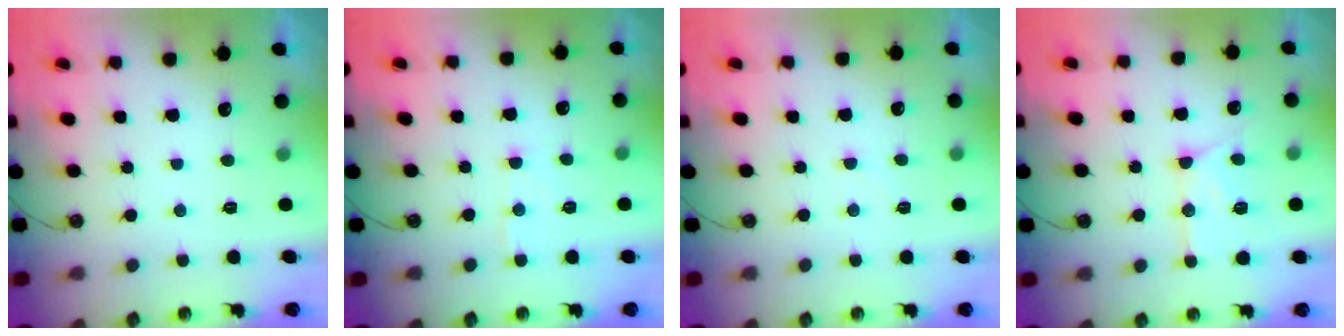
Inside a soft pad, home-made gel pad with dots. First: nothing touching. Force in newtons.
{"total": 5.9, "press": 5.9, "slide": 0.7}
{"total": 3.8, "press": 3.7, "slide": 0.8}
{"total": 13.5, "press": 13.4, "slide": 1.3}